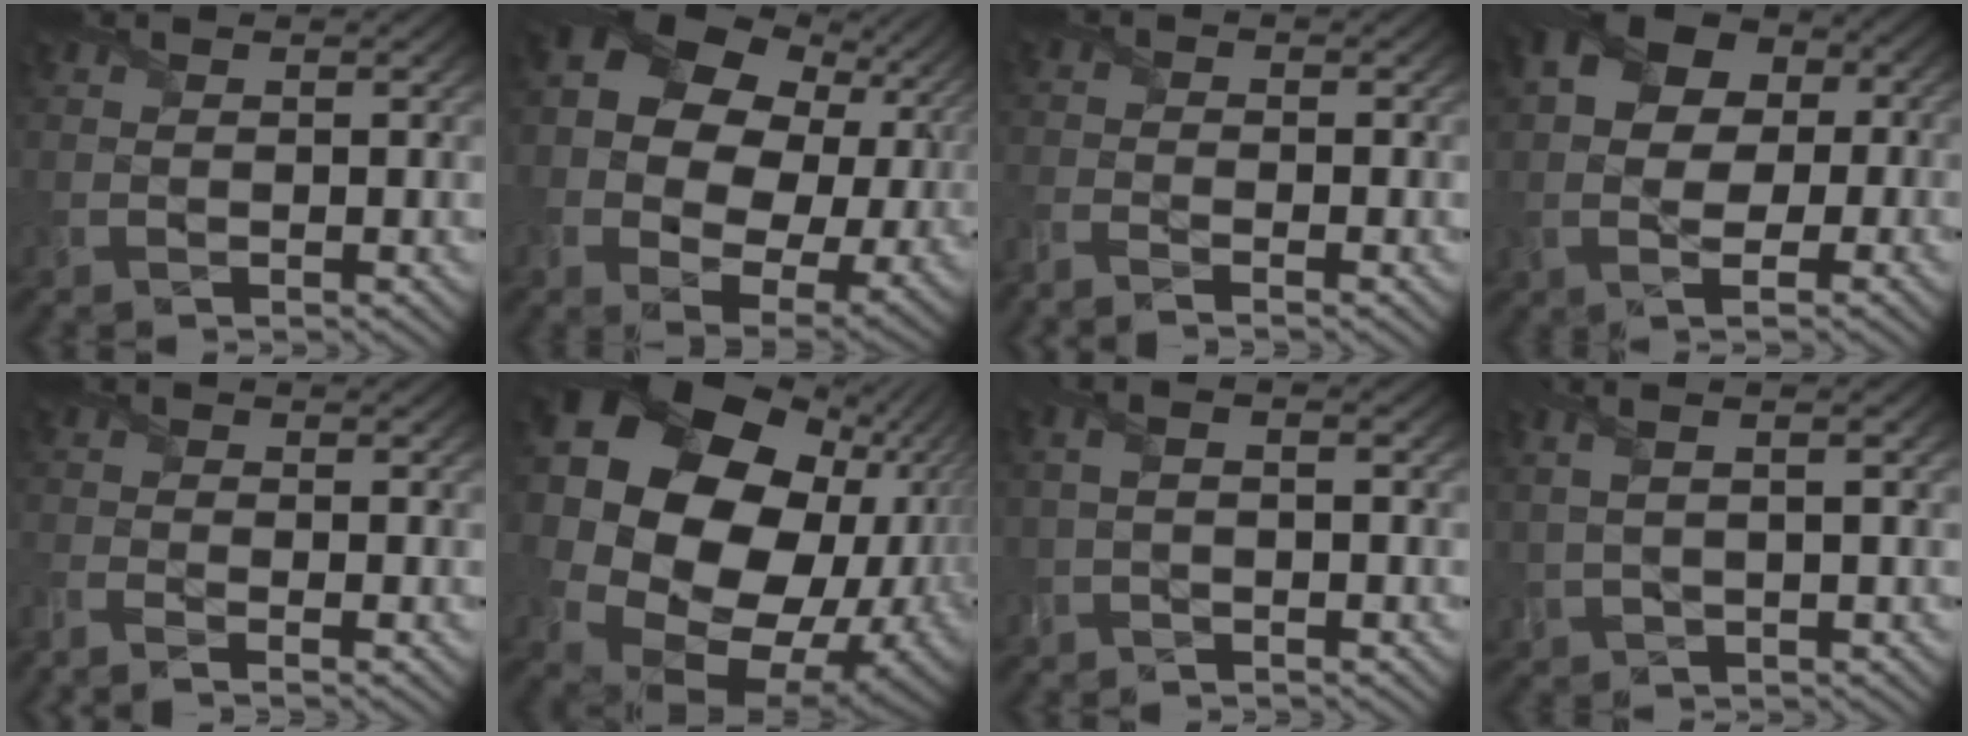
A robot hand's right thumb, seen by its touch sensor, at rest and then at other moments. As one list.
[{"total": 15.7, "force": [1.7, 11.0, 11.1], "torque": [-0.227, -0.013, 0.044]}, {"total": 3.0, "force": [-2.6, 0.3, 1.5], "torque": [-0.043, -0.006, -0.061]}, {"total": 10.4, "force": [1.3, 6.6, 7.9], "torque": [-0.158, 0.031, 0.003]}, {"total": 3.3, "force": [-2.7, 0.5, 1.8], "torque": [-0.052, -0.009, -0.061]}, {"total": 24.5, "force": [5.8, 20.3, 12.3], "torque": [-0.292, 0.002, 0.117]}, {"total": 2.9, "force": [-0.6, 1.1, 2.6], "torque": [-0.060, 0.009, -0.010]}, {"total": 4.3, "force": [0.8, 1.1, 4.1], "torque": [-0.081, 0.006, 0.011]}]